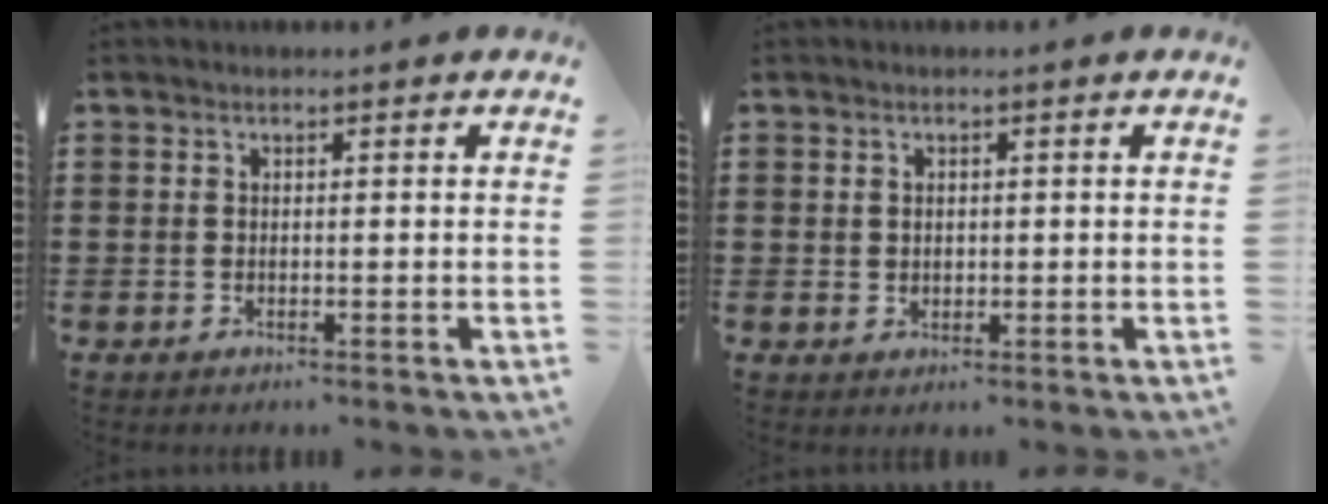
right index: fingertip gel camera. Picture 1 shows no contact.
{"total": 1.1, "force": [0.5, 0.9, 0.5], "torque": [-0.011, 0.004, 0.009]}